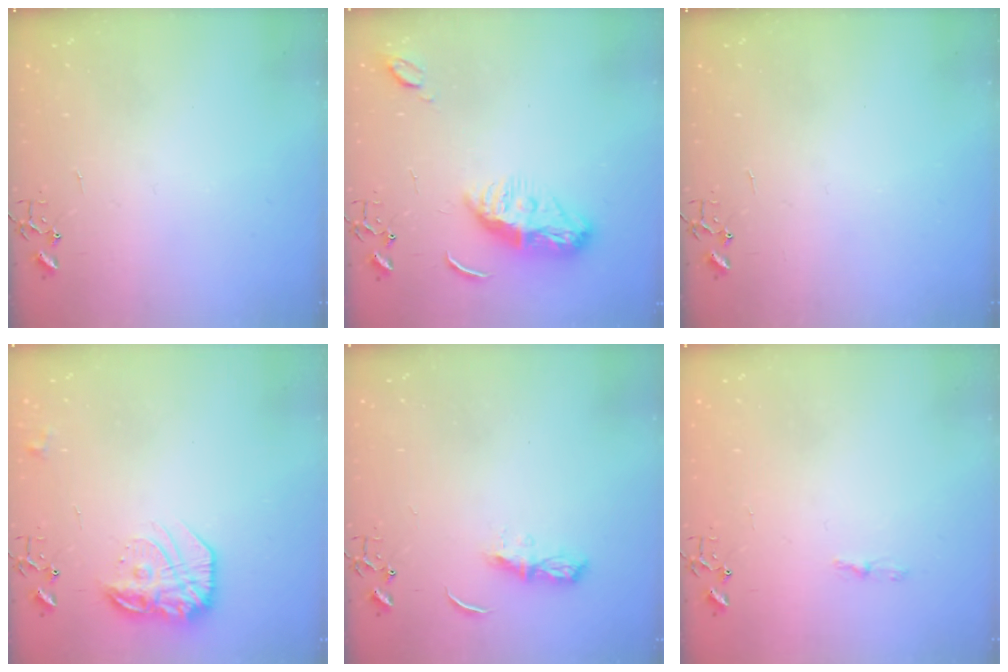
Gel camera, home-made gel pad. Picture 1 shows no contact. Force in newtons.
{"total": 10.4, "press": 10.4, "slide": 0.1}
{"total": 0.0}
{"total": 17.3, "press": 17.2, "slide": 1.2}
{"total": 6.1, "press": 6.0, "slide": 0.7}
{"total": 3.7, "press": 3.7, "slide": 0.5}